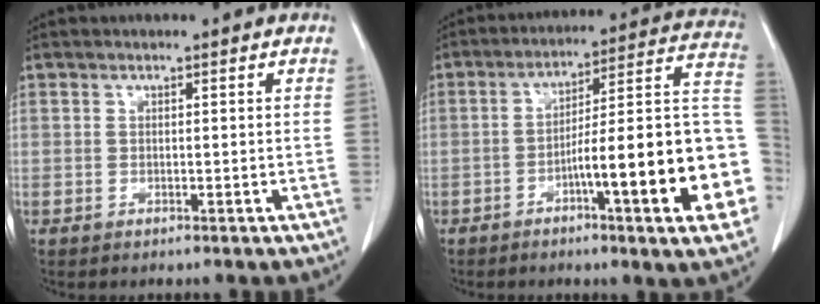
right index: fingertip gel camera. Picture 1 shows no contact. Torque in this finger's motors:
{"motor_torque": [1.84, -0.30, 0.90, 0.20]}